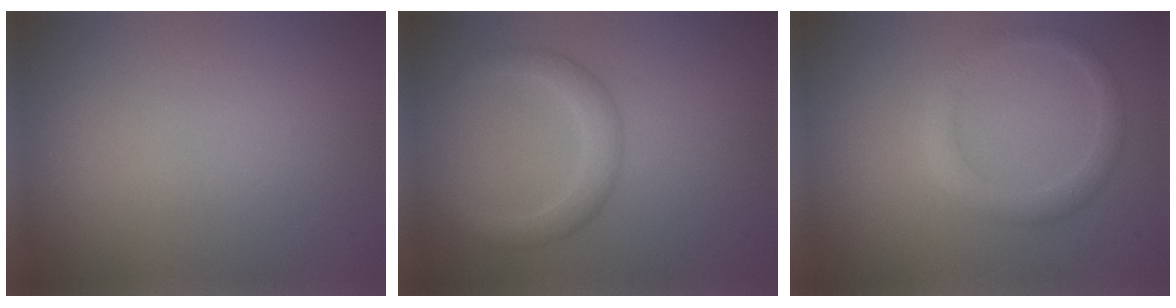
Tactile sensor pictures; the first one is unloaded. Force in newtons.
{"total": 2.4, "press": 2.4, "slide": 0.1}
{"total": 2.1, "press": 2.1, "slide": 0.1}